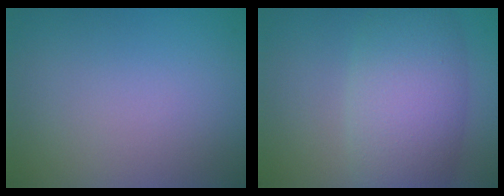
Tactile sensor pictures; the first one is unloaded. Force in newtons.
{"total": 8.3, "press": 8.2, "slide": 0.3}